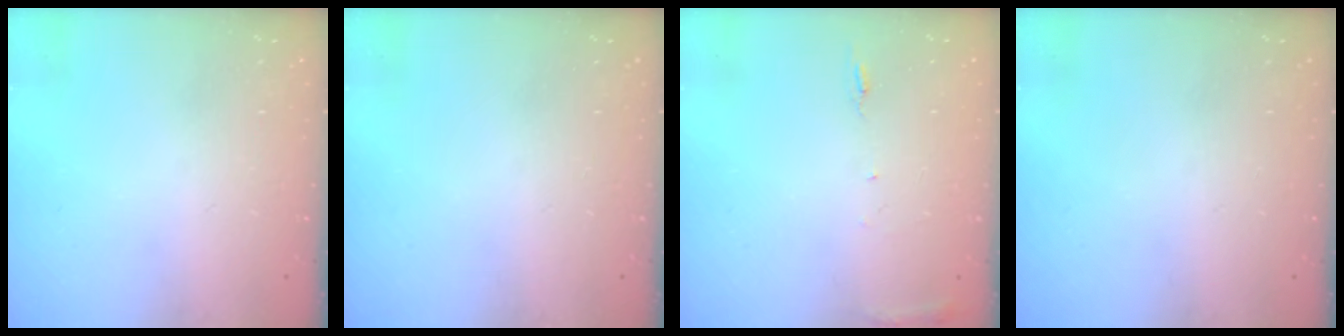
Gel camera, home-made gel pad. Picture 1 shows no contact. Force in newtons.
{"total": 0.0}
{"total": 5.7, "press": 5.7, "slide": 0.6}
{"total": 0.0}